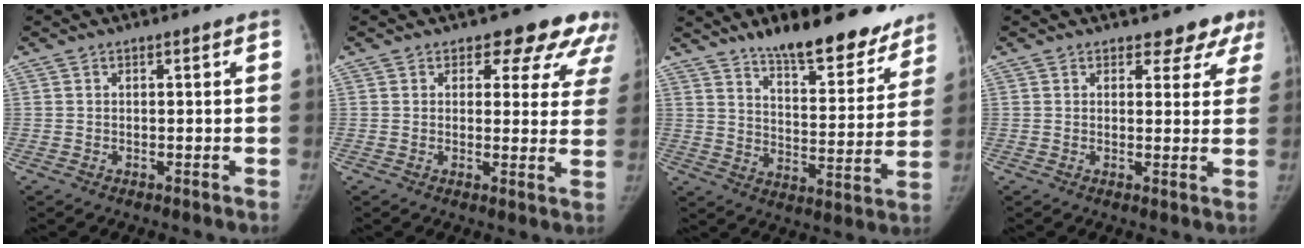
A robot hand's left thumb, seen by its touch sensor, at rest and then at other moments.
{"total": 10.5, "force": [7.7, 5.9, 4.1], "torque": [0.011, -0.030, 0.064]}
{"total": 18.9, "force": [14.9, 6.4, 9.6], "torque": [-0.088, -0.091, 0.218]}
{"total": 4.8, "force": [3.9, 2.7, 0.6], "torque": [0.029, -0.022, 0.028]}